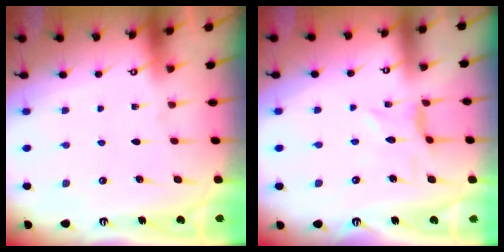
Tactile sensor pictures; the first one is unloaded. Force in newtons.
{"total": 1.5, "press": 1.5, "slide": 0.2}